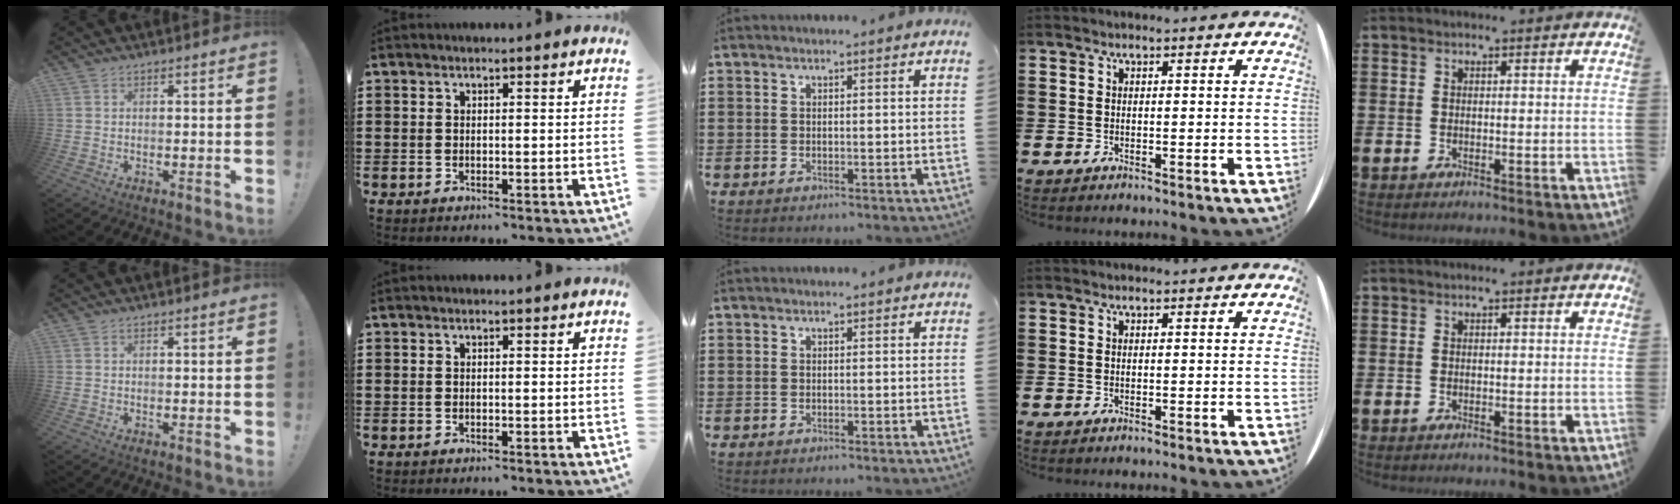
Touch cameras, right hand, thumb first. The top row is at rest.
{}